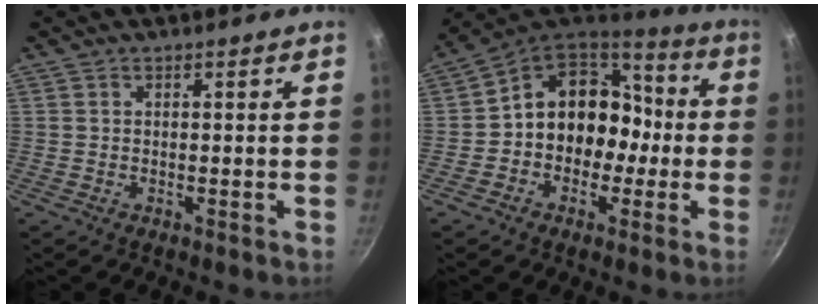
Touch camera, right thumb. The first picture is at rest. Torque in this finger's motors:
{"motor_torque": [-0.18, 0.64, 0.05, -0.01, 0.12]}